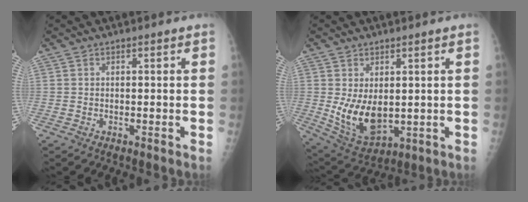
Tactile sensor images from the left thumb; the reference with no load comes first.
{"total": 10.3, "force": [0.5, 6.0, 8.4], "torque": [-0.128, -0.023, 0.033]}